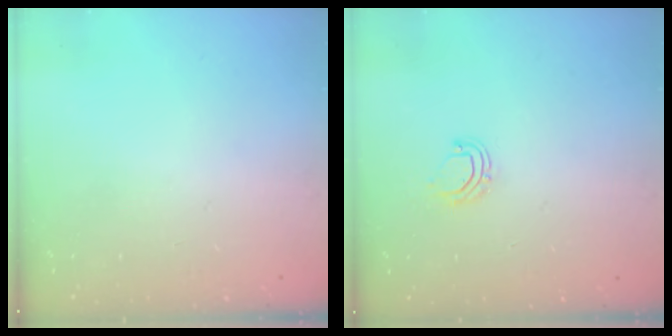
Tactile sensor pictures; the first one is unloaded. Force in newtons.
{"total": 6.4, "press": 6.4, "slide": 0.4}